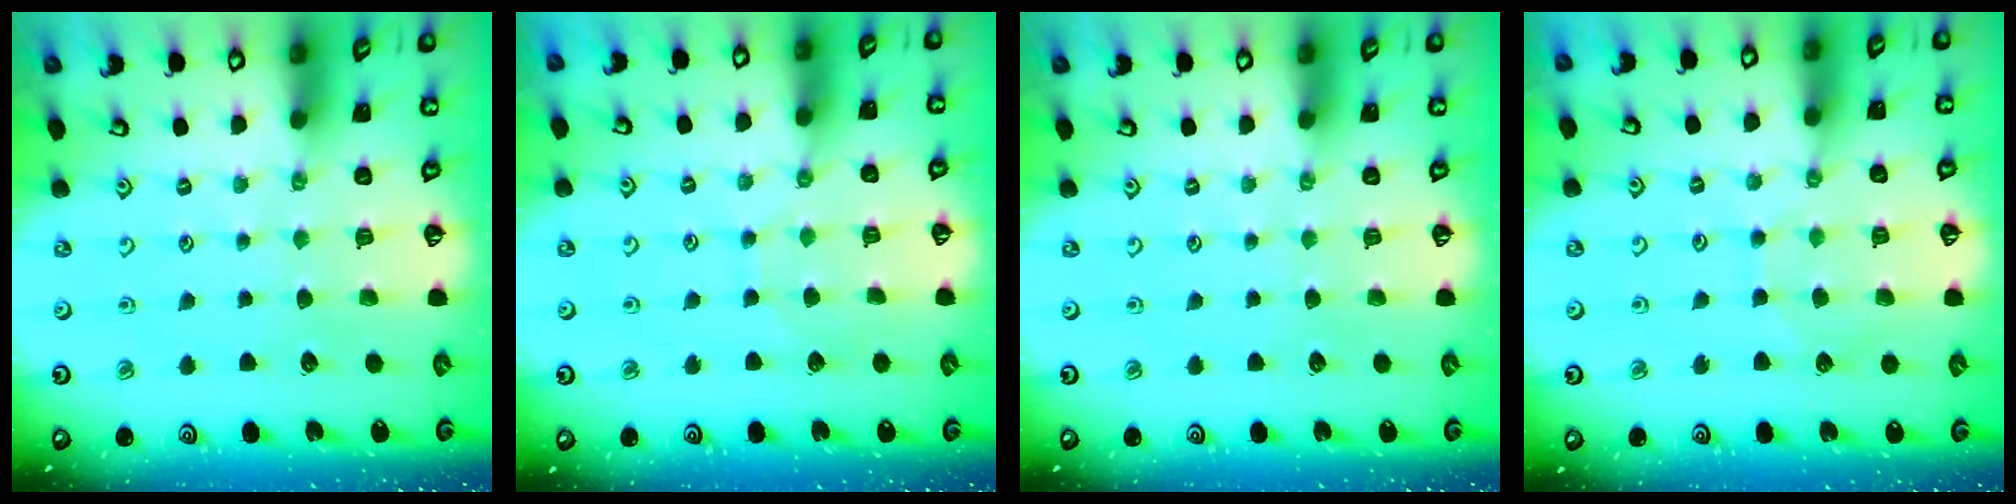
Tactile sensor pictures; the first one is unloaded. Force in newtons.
{"total": 2.6, "press": 2.6, "slide": 0.3}
{"total": 0.0}
{"total": 5.5, "press": 5.5, "slide": 0.5}